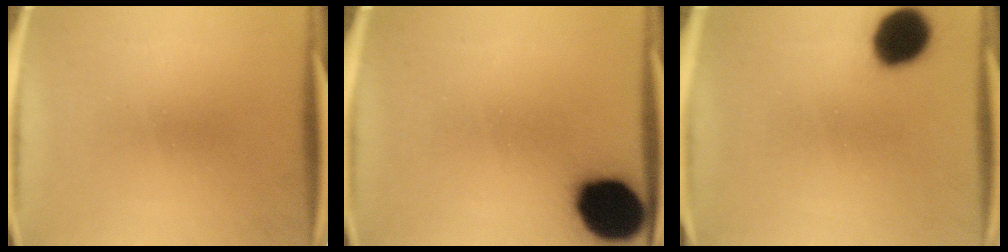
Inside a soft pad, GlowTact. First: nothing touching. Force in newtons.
{"total": 17.6}
{"total": 12.4}